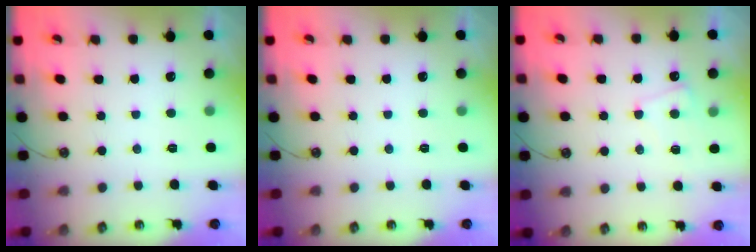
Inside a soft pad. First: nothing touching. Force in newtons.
{"total": 0.0}
{"total": 0.5, "press": 0.1, "slide": 0.5}